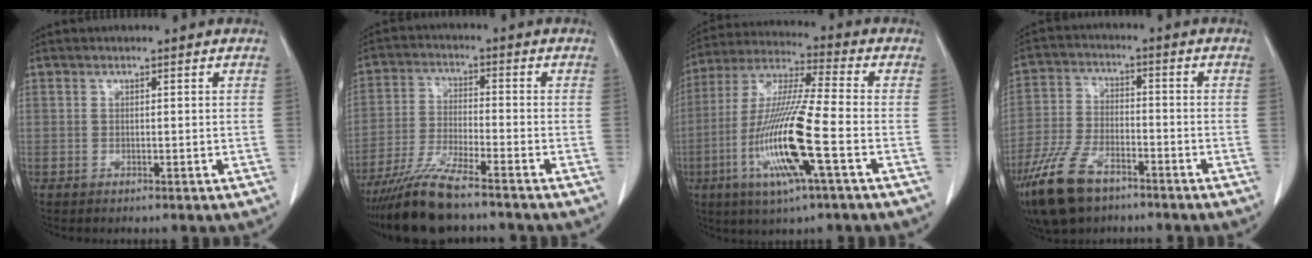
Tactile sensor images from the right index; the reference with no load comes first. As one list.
[{"total": 9.3, "force": [-7.7, 0.6, 5.2], "torque": [-0.105, -0.030, -0.144]}, {"total": 15.9, "force": [-5.0, 0.3, 15.1], "torque": [-0.315, -0.016, -0.099]}, {"total": 11.4, "force": [-7.5, 5.1, 6.9], "torque": [-0.152, -0.013, -0.139]}]